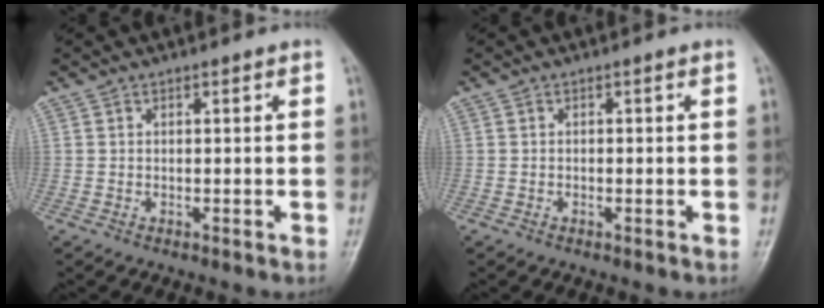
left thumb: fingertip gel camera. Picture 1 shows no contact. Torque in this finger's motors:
{"motor_torque": [0.09, -0.19, -0.09, 0.26, 0.02]}